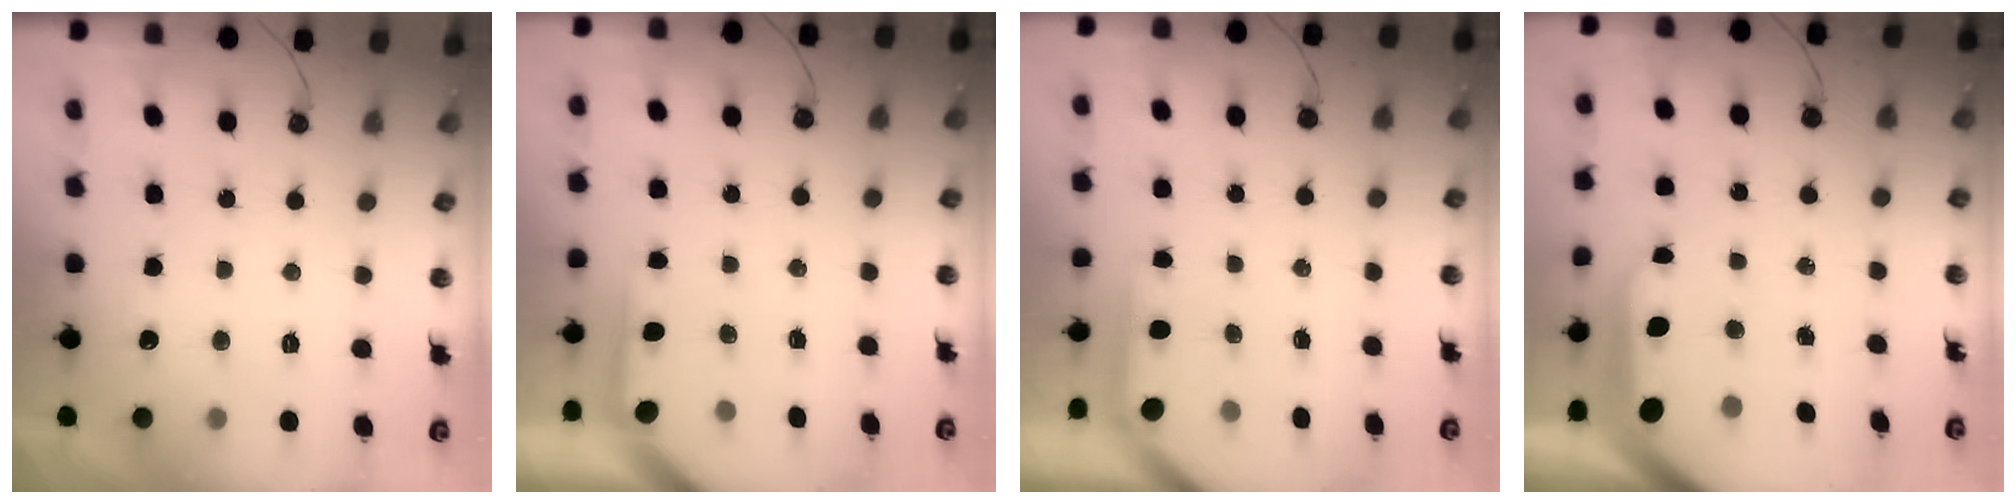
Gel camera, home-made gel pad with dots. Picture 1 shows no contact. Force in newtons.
{"total": 3.5, "press": 3.5, "slide": 0.3}
{"total": 3.1, "press": 3.0, "slide": 0.3}
{"total": 10.0, "press": 9.9, "slide": 1.1}